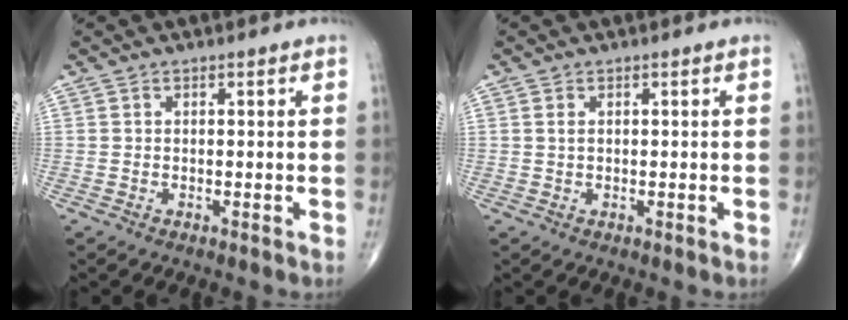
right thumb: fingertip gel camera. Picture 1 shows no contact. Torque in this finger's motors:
{"motor_torque": [-0.44, 0.33, -0.21, 0.01, -0.01]}